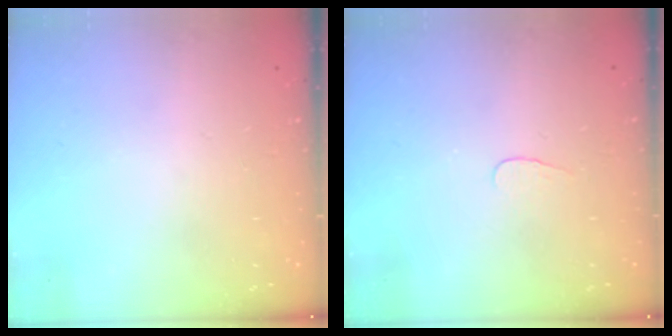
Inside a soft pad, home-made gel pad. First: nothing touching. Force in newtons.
{"total": 2.8, "press": 2.7, "slide": 0.3}